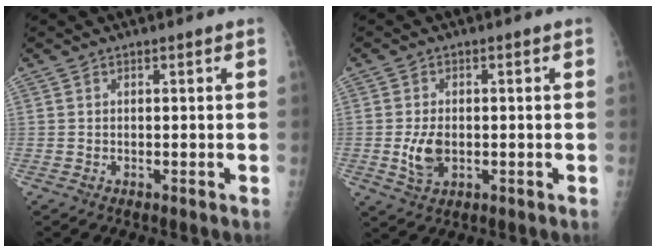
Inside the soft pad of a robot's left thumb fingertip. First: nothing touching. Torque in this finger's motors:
{"motor_torque": [-0.32, 0.56, 0.51, 0.04, 0.08]}